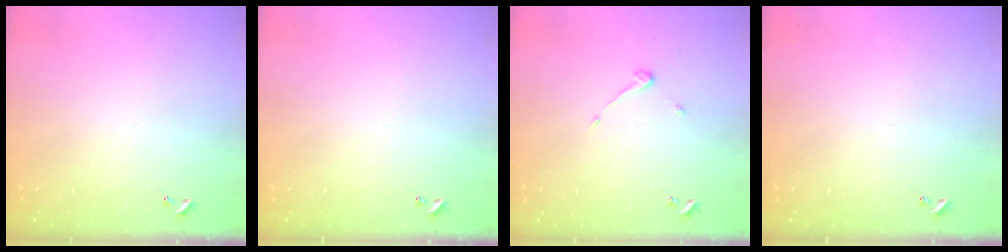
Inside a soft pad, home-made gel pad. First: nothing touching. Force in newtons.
{"total": 0.0}
{"total": 3.6, "press": 3.6, "slide": 0.2}
{"total": 0.0}